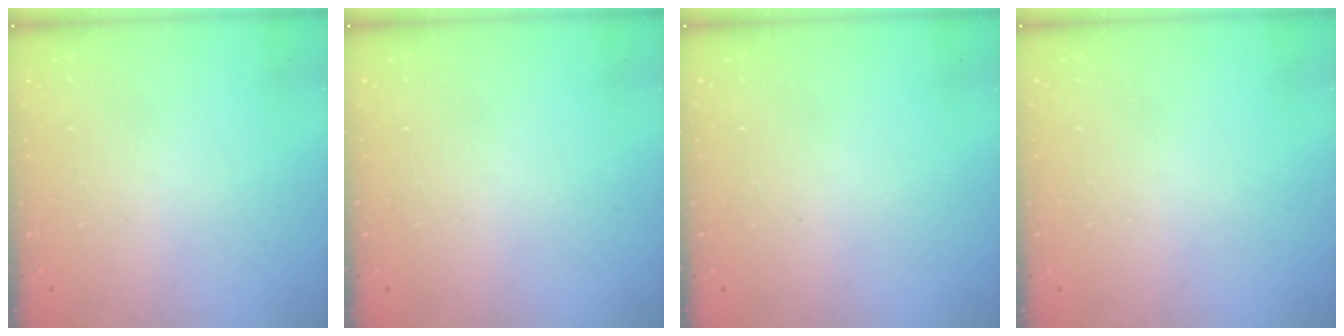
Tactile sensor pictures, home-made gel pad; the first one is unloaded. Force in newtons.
{"total": 0.0}
{"total": 0.0}
{"total": 0.0}